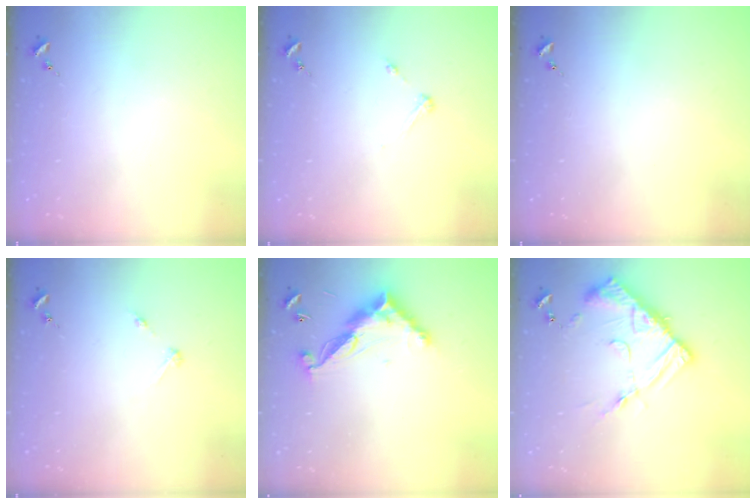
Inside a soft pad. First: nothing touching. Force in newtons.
{"total": 3.3, "press": 3.2, "slide": 0.4}
{"total": 0.0}
{"total": 2.7, "press": 2.7, "slide": 0.3}
{"total": 12.8, "press": 12.8, "slide": 0.4}
{"total": 14.5, "press": 14.5, "slide": 1.3}